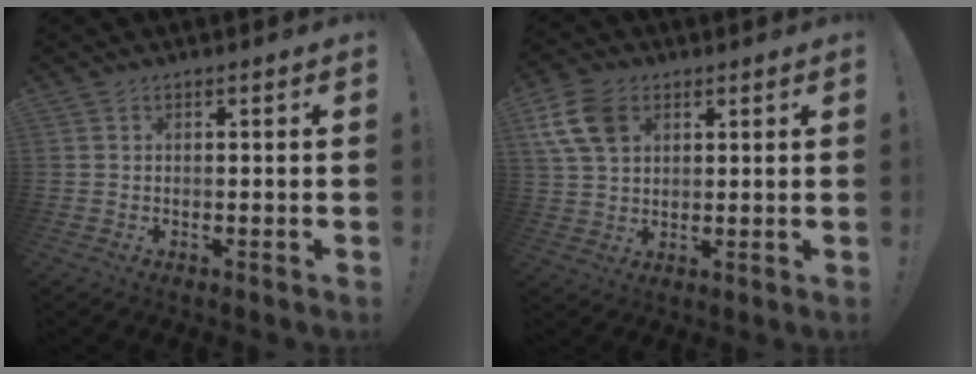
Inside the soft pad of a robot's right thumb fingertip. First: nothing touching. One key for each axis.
{"total": 11.1, "fx": 4.5, "fy": 7.6, "fz": 6.8, "tx": -0.143, "ty": -0.002, "tz": 0.088}